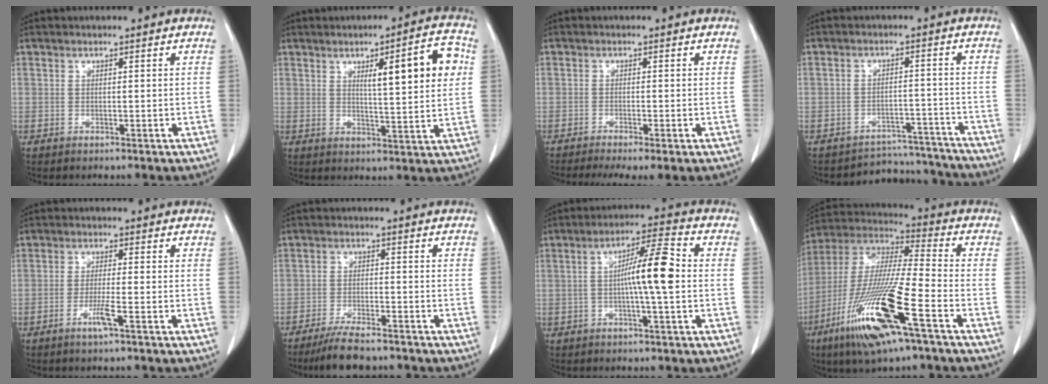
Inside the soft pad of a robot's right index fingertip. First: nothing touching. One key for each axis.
{"total": 10.3, "fx": 2.9, "fy": 1.1, "fz": 9.8, "tx": -0.138, "ty": 0.012, "tz": 0.040}
{"total": 6.0, "fx": -4.4, "fy": 0.6, "fz": 4.1, "tx": -0.059, "ty": -0.015, "tz": -0.068}
{"total": 9.5, "fx": -9.0, "fy": 2.7, "fz": -1.3, "tx": 0.035, "ty": 0.041, "tz": -0.110}
{"total": 3.4, "fx": -1.7, "fy": -0.2, "fz": 2.9, "tx": -0.059, "ty": -0.006, "tz": -0.036}
{"total": 8.5, "fx": -7.3, "fy": 1.4, "fz": 4.2, "tx": -0.067, "ty": -0.019, "tz": -0.116}
{"total": 8.7, "fx": -0.4, "fy": 0.5, "fz": 8.7, "tx": -0.150, "ty": 0.017, "tz": -0.014}
{"total": 20.4, "fx": -9.7, "fy": 1.9, "fz": 17.9, "tx": -0.394, "ty": -0.046, "tz": -0.184}